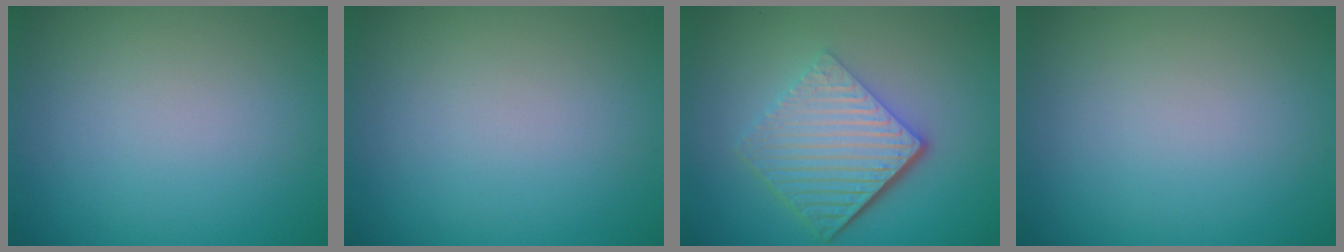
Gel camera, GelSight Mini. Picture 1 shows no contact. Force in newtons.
{"total": 0.0}
{"total": 7.0, "press": 4.5, "slide": 5.3}
{"total": 0.0}